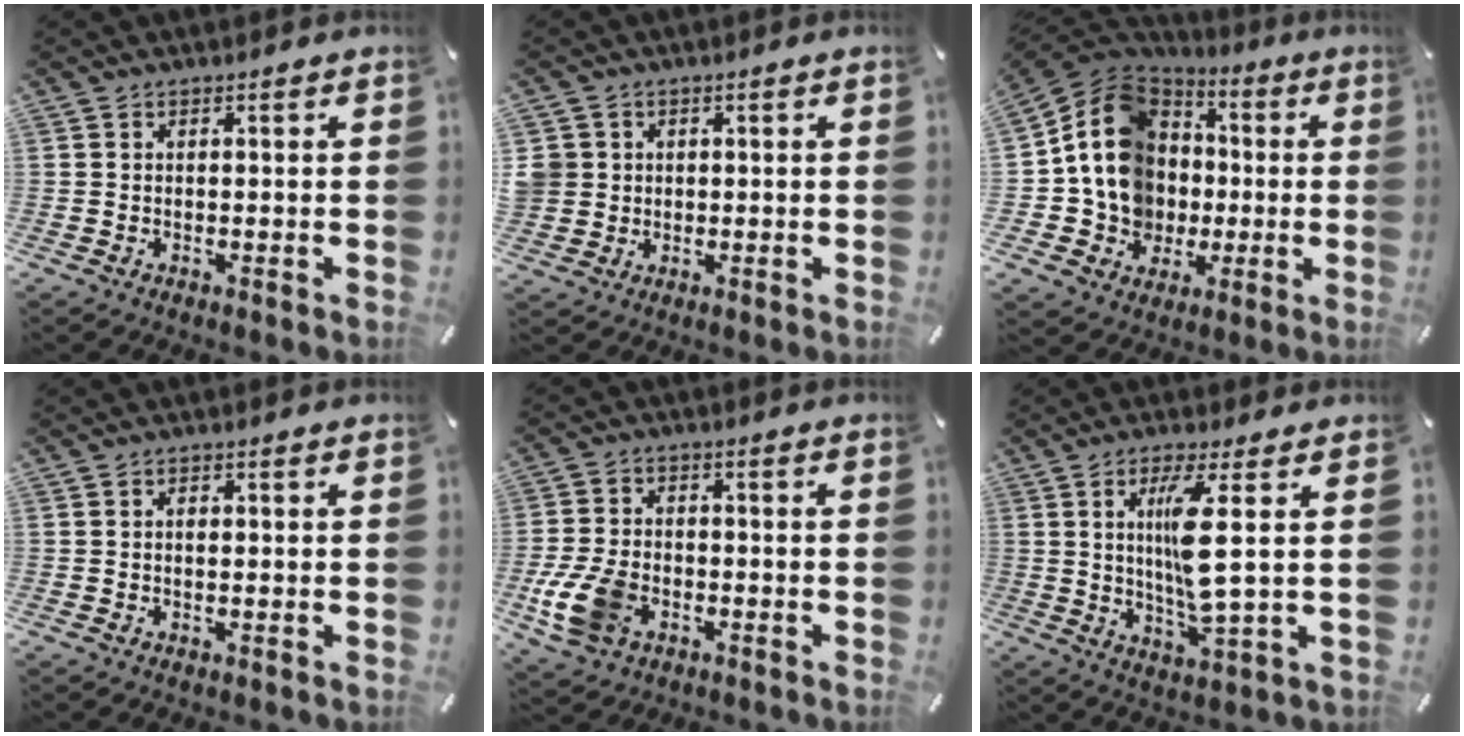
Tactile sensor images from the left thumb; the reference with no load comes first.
{"total": 4.6, "force": [1.0, 4.5, 0.5], "torque": [-0.025, 0.005, 0.019]}
{"total": 16.5, "force": [-0.5, 15.2, 6.5], "torque": [-0.142, 0.005, 0.000]}
{"total": 0.8, "force": [0.0, 0.4, 0.7], "torque": [-0.016, 0.000, -0.001]}
{"total": 10.2, "force": [-3.7, 6.9, 6.5], "torque": [-0.151, 0.007, -0.066]}
{"total": 11.3, "force": [2.1, 1.5, 11.0], "torque": [-0.212, -0.019, 0.026]}